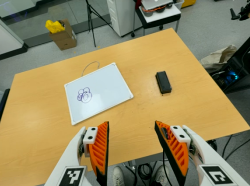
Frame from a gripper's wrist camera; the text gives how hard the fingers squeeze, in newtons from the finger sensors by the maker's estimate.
{"total": 0.0}